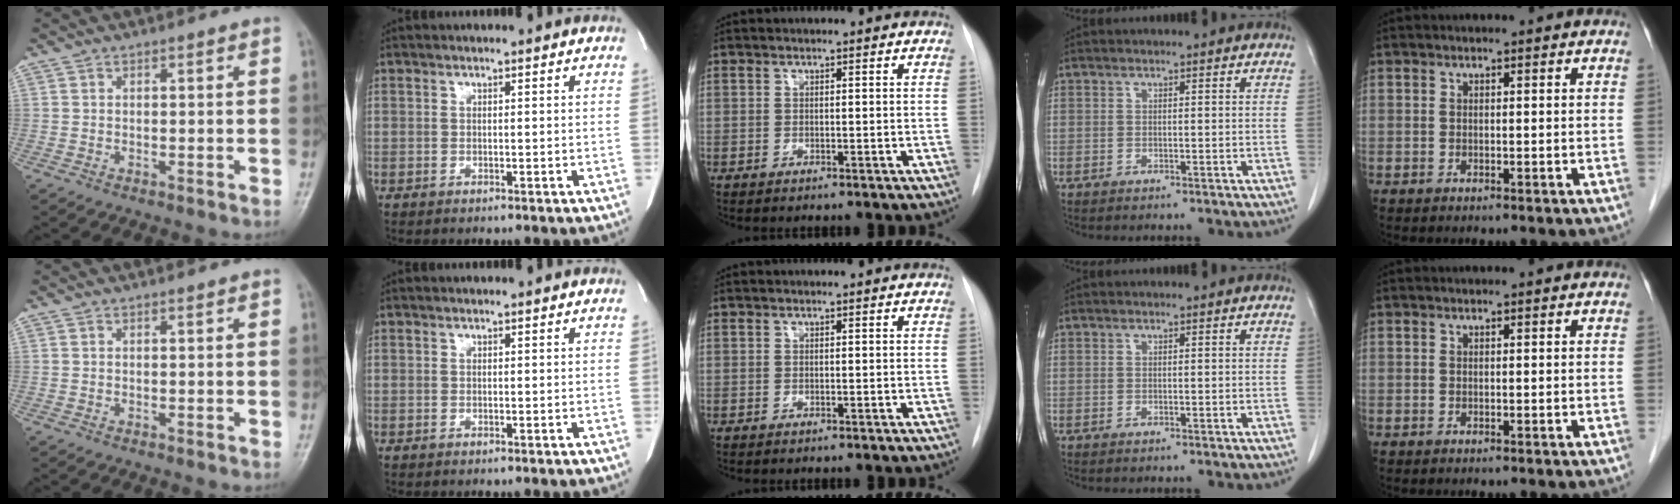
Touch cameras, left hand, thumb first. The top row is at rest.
{}